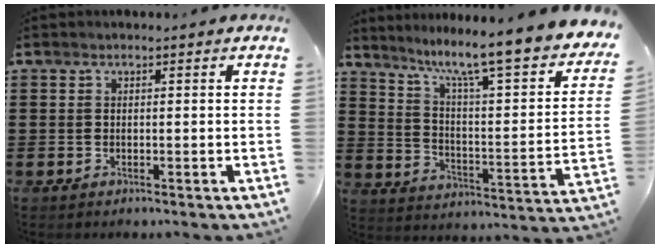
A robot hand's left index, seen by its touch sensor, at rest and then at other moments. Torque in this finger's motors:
{"motor_torque": [2.15, 0.01, 0.83, 0.21]}